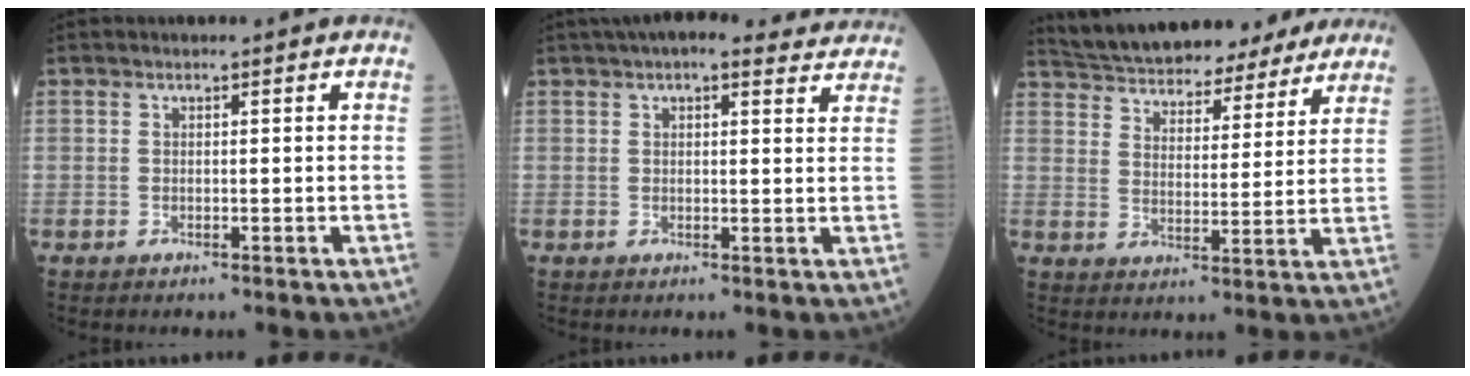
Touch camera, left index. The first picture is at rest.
{"total": 11.5, "force": [10.1, 3.1, 4.6], "torque": [-0.047, 0.036, 0.111]}
{"total": 23.5, "force": [21.5, 6.2, 7.3], "torque": [-0.124, 0.012, 0.288]}